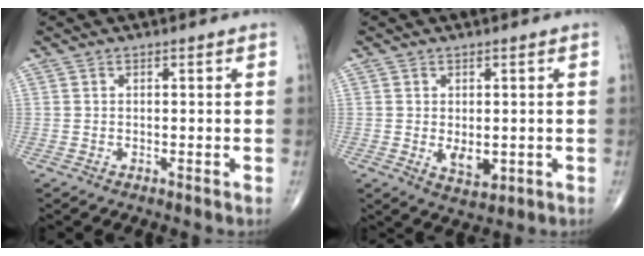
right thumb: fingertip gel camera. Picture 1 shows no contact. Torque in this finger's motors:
{"motor_torque": [0.58, 0.77, -0.08, -0.01, 0.13]}